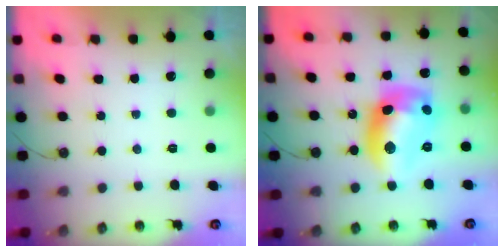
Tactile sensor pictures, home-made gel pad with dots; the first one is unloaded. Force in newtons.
{"total": 16.6, "press": 16.6, "slide": 1.0}